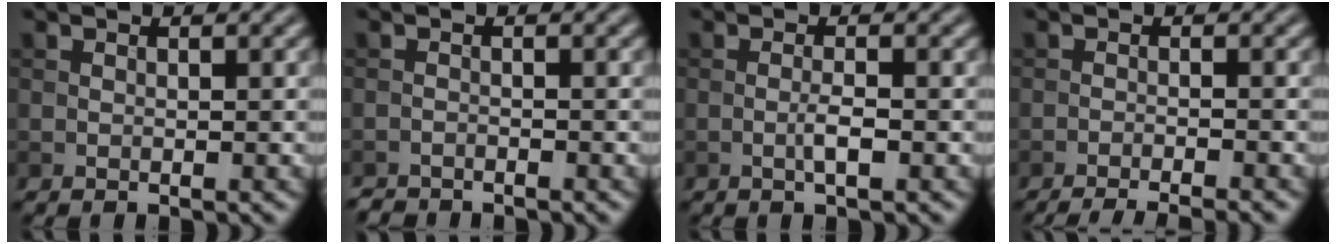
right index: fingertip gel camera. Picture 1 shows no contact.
{"total": 1.5, "force": [-1.5, 0.2, 0.0], "torque": [0.004, -0.004, -0.030]}
{"total": 1.6, "force": [-0.5, 0.2, 1.5], "torque": [-0.030, 0.001, -0.011]}
{"total": 4.8, "force": [-3.9, 0.8, 2.7], "torque": [-0.037, -0.005, -0.064]}